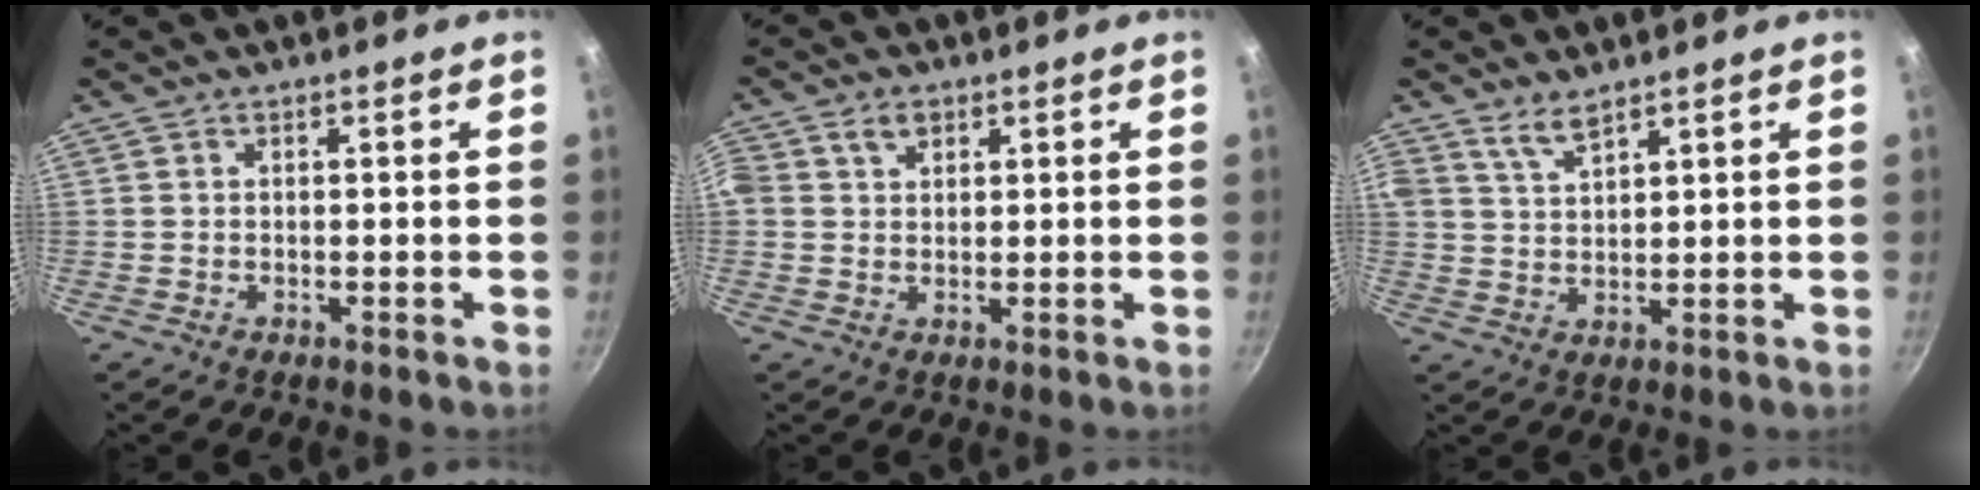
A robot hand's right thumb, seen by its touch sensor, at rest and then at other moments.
{"total": 3.5, "force": [1.5, 2.7, 1.7], "torque": [-0.016, 0.000, 0.021]}
{"total": 3.9, "force": [3.1, 1.2, 2.0], "torque": [-0.038, -0.021, 0.066]}